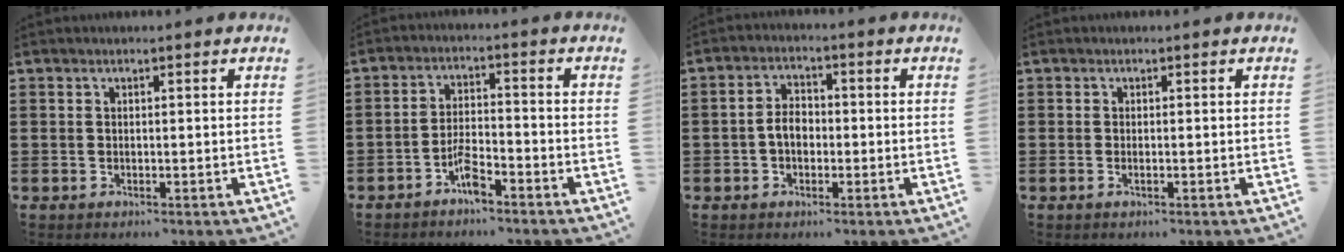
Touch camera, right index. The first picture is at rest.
{"total": 4.4, "force": [-3.2, 1.1, 2.8], "torque": [-0.063, 0.005, -0.064]}
{"total": 3.8, "force": [-0.8, 2.5, 2.8], "torque": [-0.061, 0.005, -0.018]}
{"total": 0.5, "force": [-0.2, 0.1, 0.5], "torque": [-0.009, -0.003, -0.004]}